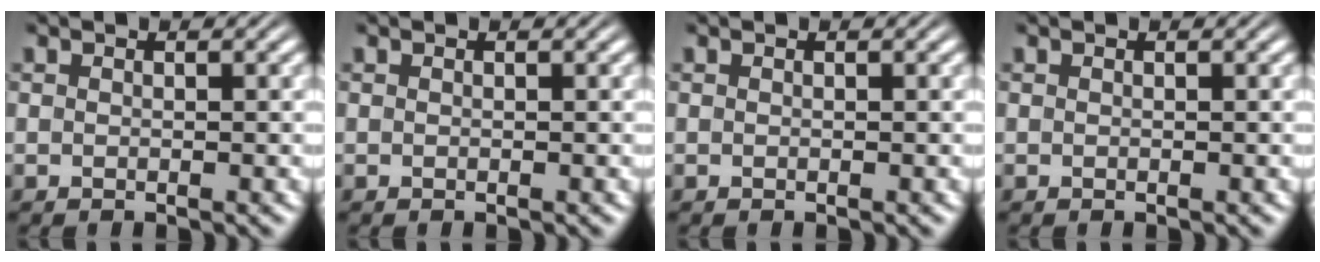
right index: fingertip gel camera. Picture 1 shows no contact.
{"total": 0.0}
{"total": 0.0}
{"total": 0.0}